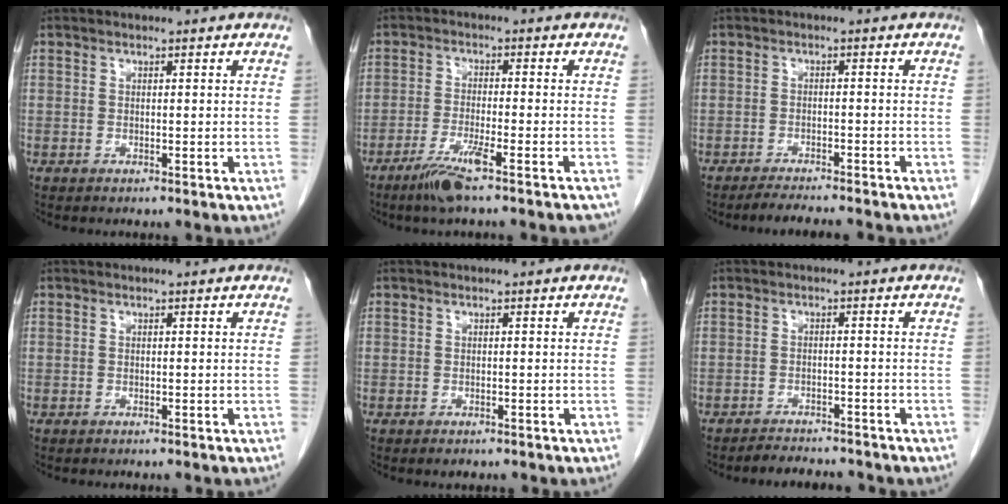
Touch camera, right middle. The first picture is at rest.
{"total": 6.9, "force": [-4.9, -0.2, 5.0], "torque": [-0.085, -0.016, -0.084]}
{"total": 5.5, "force": [-5.0, -0.1, 2.1], "torque": [-0.028, -0.015, -0.078]}
{"total": 0.0}
{"total": 0.9, "force": [-0.6, 0.6, 0.4], "torque": [-0.007, 0.000, -0.006]}
{"total": 5.1, "force": [-4.7, 1.2, 1.2], "torque": [-0.019, -0.005, -0.067]}